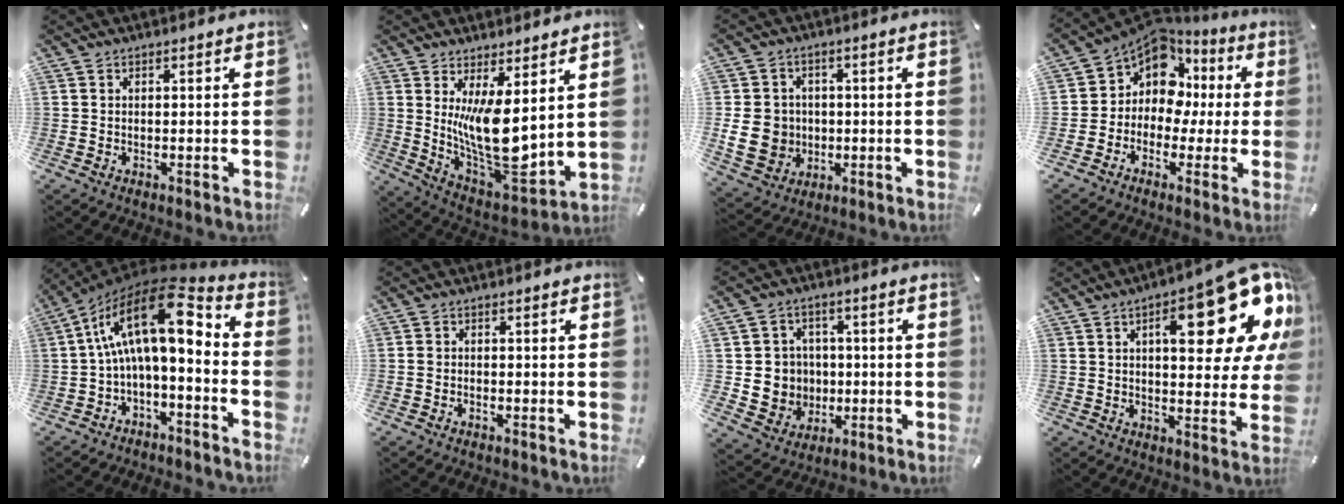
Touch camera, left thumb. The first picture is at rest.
{"total": 16.1, "force": [1.8, 7.9, 13.9], "torque": [-0.242, -0.054, 0.047]}
{"total": 10.1, "force": [-0.7, 9.2, 4.2], "torque": [-0.097, 0.009, -0.009]}
{"total": 9.0, "force": [3.0, 7.7, 3.7], "torque": [-0.093, -0.030, 0.061]}
{"total": 18.2, "force": [3.3, 8.1, 16.0], "torque": [-0.294, -0.022, 0.047]}
{"total": 1.0, "force": [-0.6, 0.7, 0.5], "torque": [-0.009, 0.003, -0.012]}
{"total": 8.8, "force": [0.1, 8.7, 1.2], "torque": [-0.029, 0.004, 0.012]}
{"total": 22.1, "force": [10.7, 7.8, 17.8], "torque": [-0.235, -0.063, 0.161]}